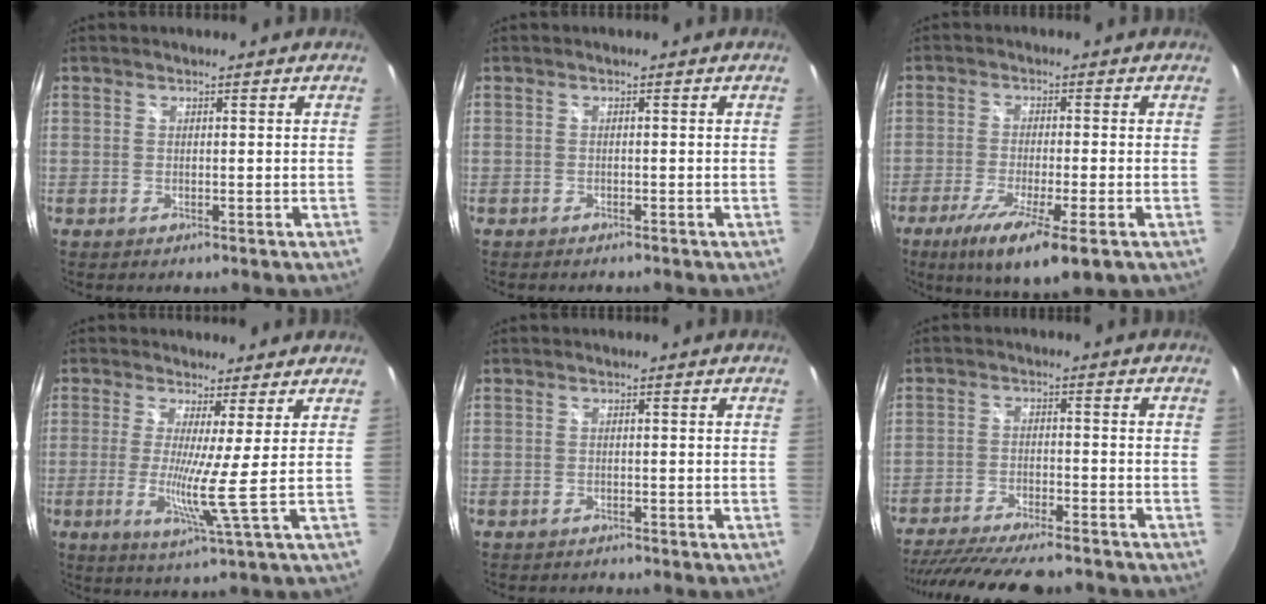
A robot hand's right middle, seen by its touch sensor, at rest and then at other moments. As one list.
[{"total": 1.3, "force": [-1.2, 0.5, 0.4], "torque": [-0.013, -0.007, -0.018]}, {"total": 11.5, "force": [-6.3, 1.6, 9.5], "torque": [-0.188, -0.041, -0.104]}, {"total": 6.1, "force": [0.2, -2.2, 5.7], "torque": [-0.108, -0.021, -0.011]}, {"total": 0.9, "force": [-0.9, 0.2, -0.1], "torque": [-0.001, -0.003, -0.014]}, {"total": 17.9, "force": [-15.4, 3.5, 8.3], "torque": [-0.166, -0.030, -0.239]}]